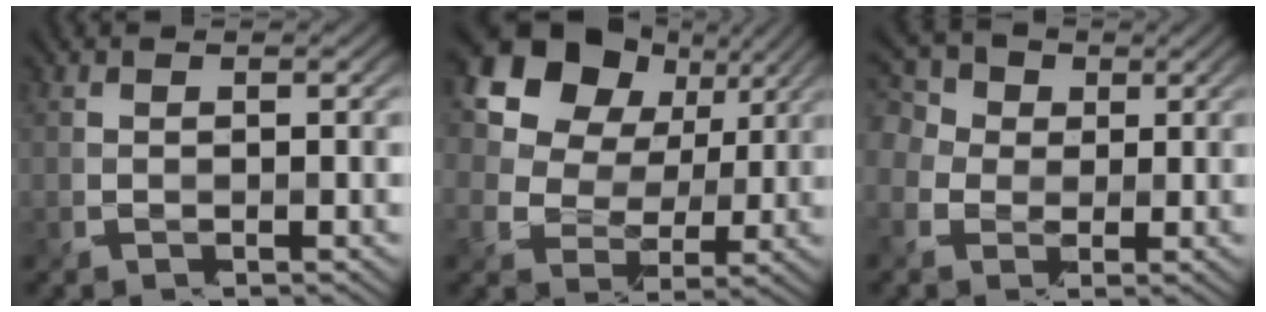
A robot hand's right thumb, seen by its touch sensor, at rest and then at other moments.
{"total": 13.9, "force": [6.1, 9.9, 7.6], "torque": [-0.177, 0.034, 0.102]}
{"total": 10.8, "force": [3.7, 8.3, 5.9], "torque": [-0.182, 0.039, 0.059]}